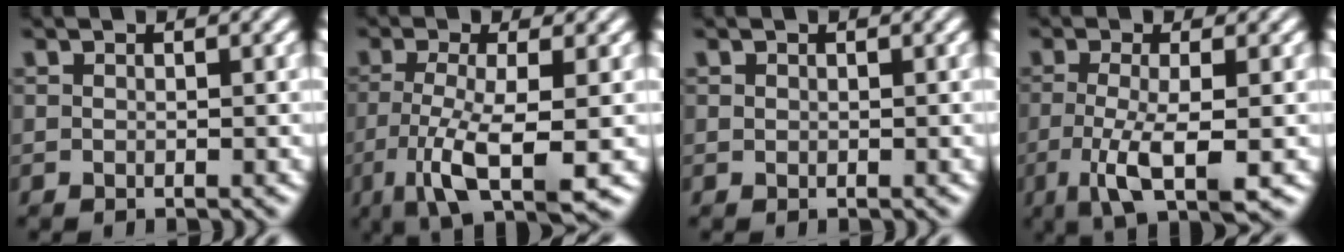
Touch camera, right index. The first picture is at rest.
{"total": 7.5, "force": [-2.5, 2.4, 6.7], "torque": [-0.126, -0.041, -0.020]}
{"total": 0.7, "force": [0.2, -0.7, -0.1], "torque": [0.004, -0.004, 0.010]}
{"total": 6.0, "force": [-1.7, 1.3, 5.6], "torque": [-0.102, -0.028, -0.012]}